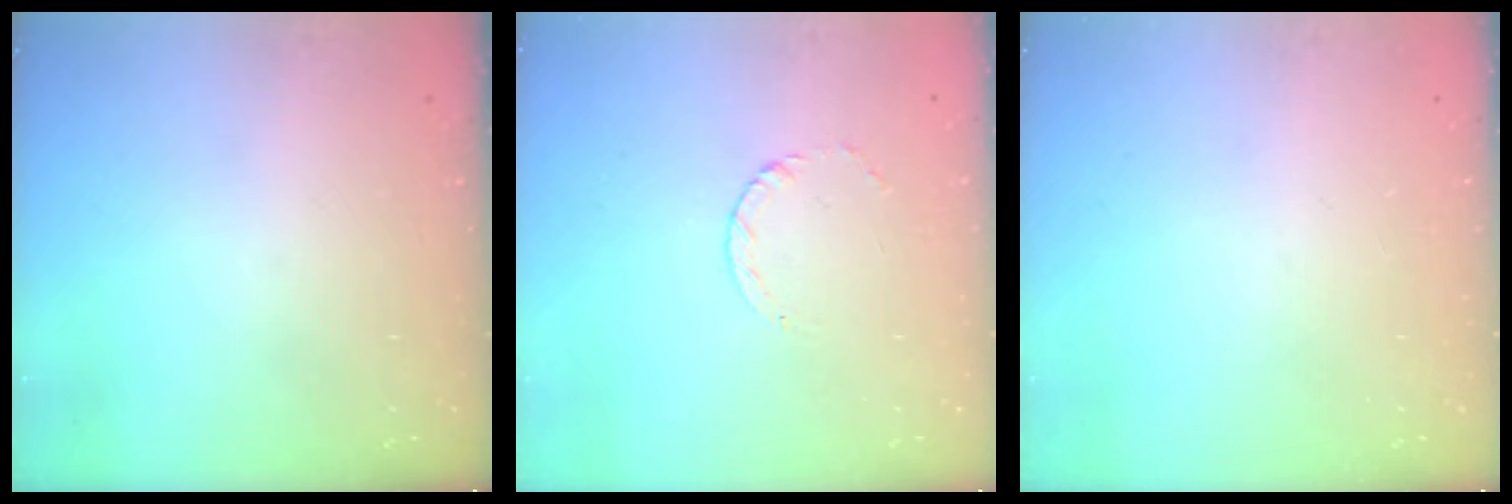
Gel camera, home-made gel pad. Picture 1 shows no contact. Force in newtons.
{"total": 2.4, "press": 2.4, "slide": 0.3}
{"total": 0.0}